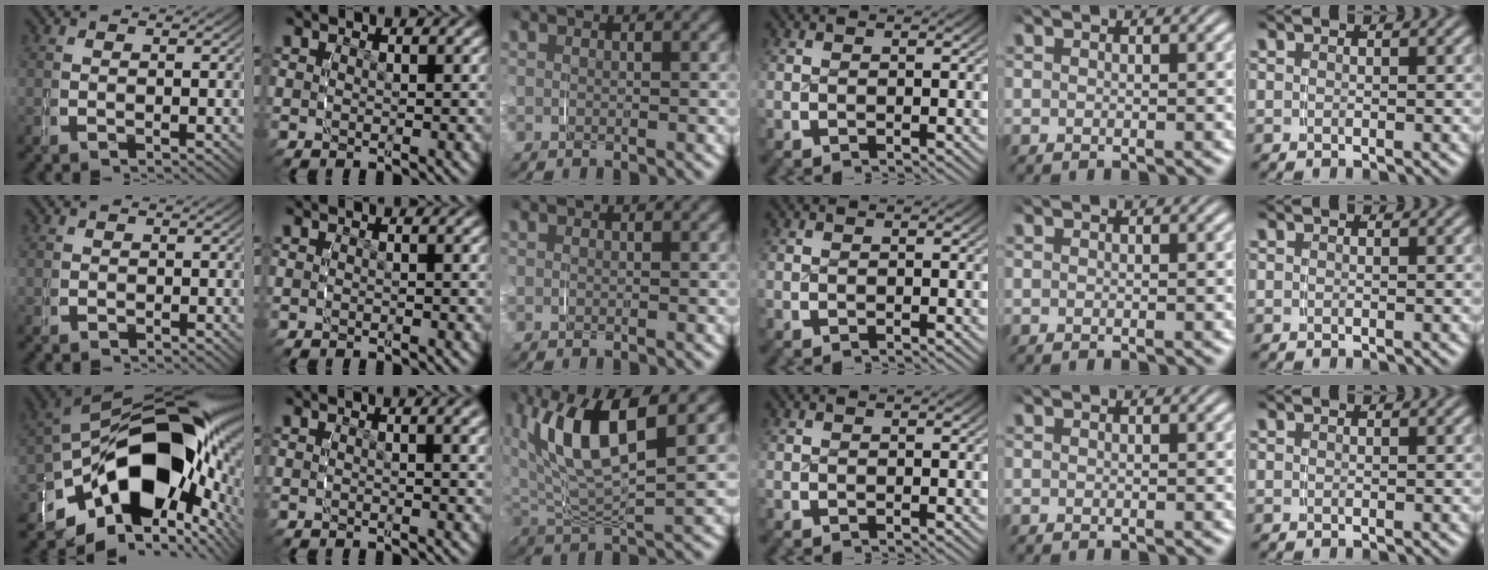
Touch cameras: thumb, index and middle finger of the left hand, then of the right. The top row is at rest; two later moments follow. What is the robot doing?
{"motion": "grasp_and_lifting", "object": "keyboard"}